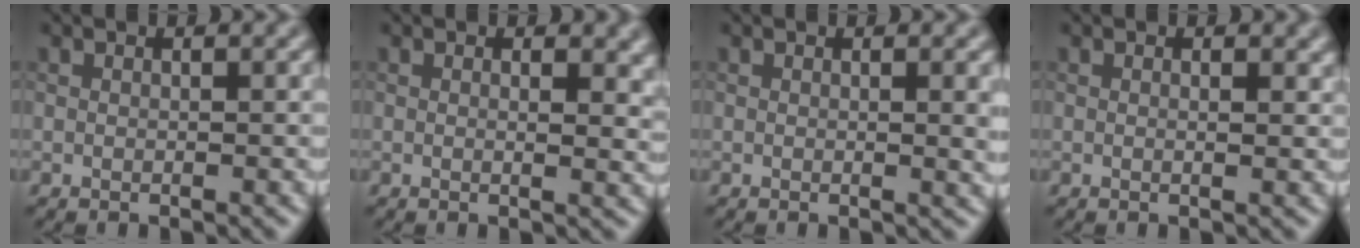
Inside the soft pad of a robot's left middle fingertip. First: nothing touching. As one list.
[{"total": 2.6, "force": [0.7, 1.2, 2.2], "torque": [-0.024, -0.003, 0.010]}, {"total": 1.9, "force": [0.3, 0.5, 1.8], "torque": [-0.017, -0.001, 0.001]}, {"total": 0.9, "force": [0.3, 0.3, 0.8], "torque": [-0.011, -0.004, 0.004]}]